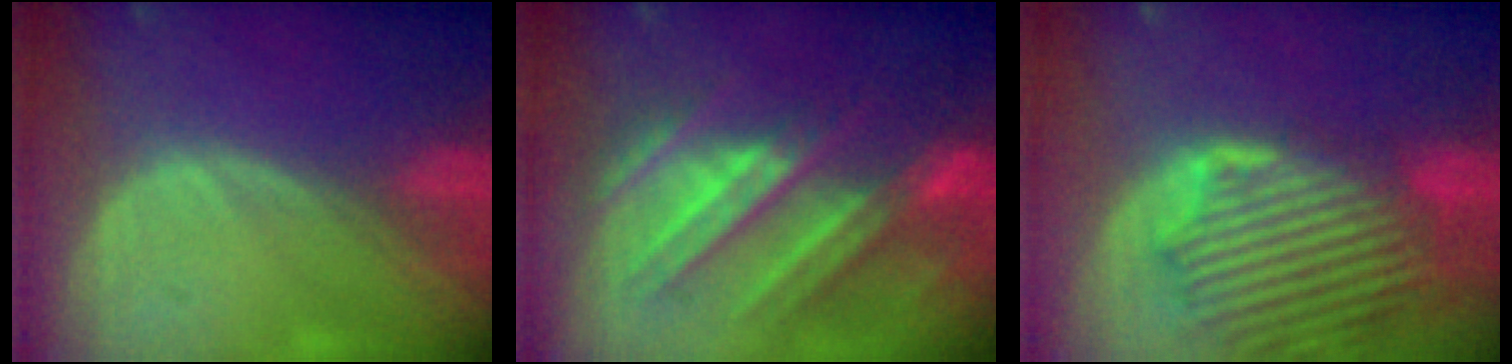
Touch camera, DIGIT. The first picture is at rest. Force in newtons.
{"total": 9.9, "press": 9.5, "slide": 2.8}
{"total": 13.2, "press": 11.5, "slide": 6.4}